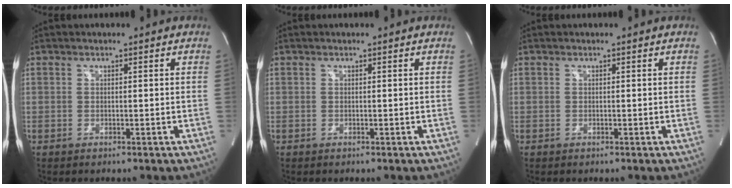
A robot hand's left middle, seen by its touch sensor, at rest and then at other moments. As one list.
[{"total": 0.0}, {"total": 0.0}]